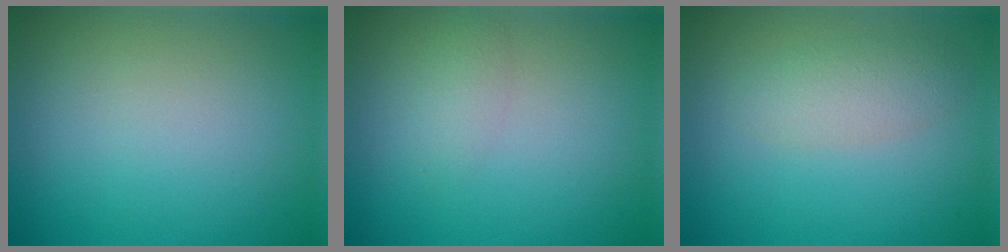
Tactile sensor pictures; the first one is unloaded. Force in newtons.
{"total": 1.2, "press": 1.2, "slide": 0.1}
{"total": 2.4, "press": 2.4, "slide": 0.1}